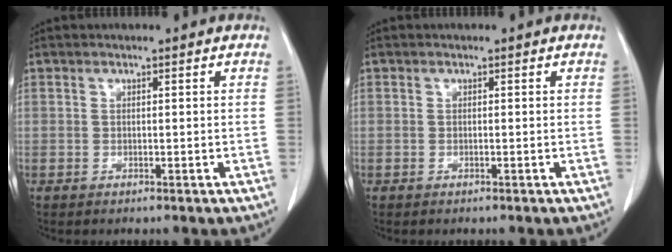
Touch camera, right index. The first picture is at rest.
{"total": 0.0}